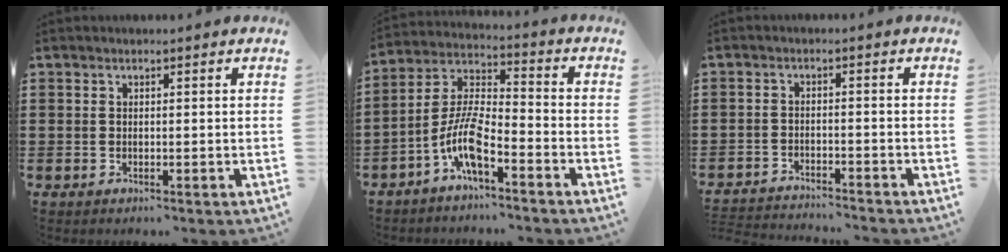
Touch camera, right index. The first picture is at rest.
{"total": 8.4, "force": [-5.1, 2.2, 6.2], "torque": [-0.152, -0.010, -0.105]}
{"total": 2.7, "force": [-2.7, -0.1, 0.0], "torque": [-0.005, -0.002, -0.058]}